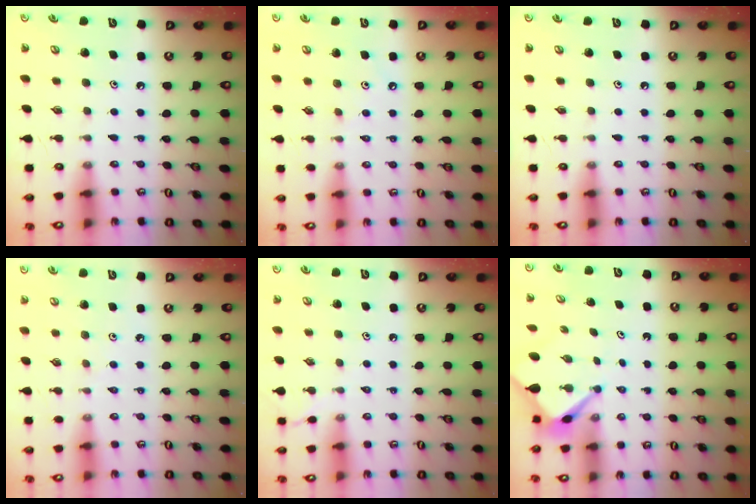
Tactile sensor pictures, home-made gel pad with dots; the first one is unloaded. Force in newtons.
{"total": 2.8, "press": 2.7, "slide": 0.6}
{"total": 0.0}
{"total": 2.2, "press": 2.2, "slide": 0.5}
{"total": 1.8, "press": 1.8, "slide": 0.4}
{"total": 3.1, "press": 3.1, "slide": 0.2}